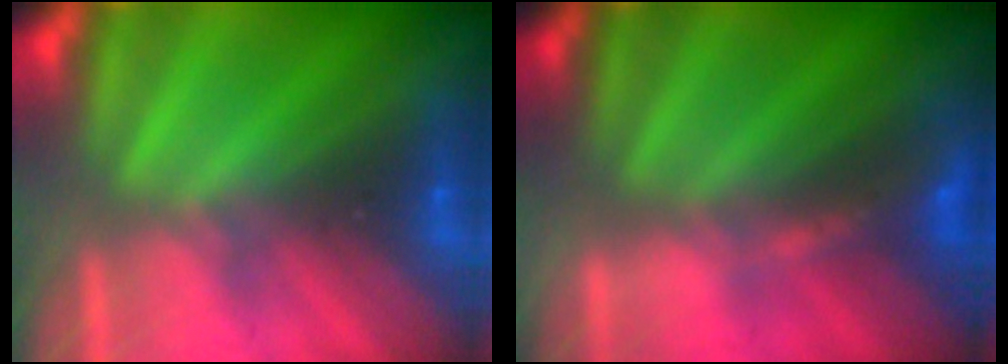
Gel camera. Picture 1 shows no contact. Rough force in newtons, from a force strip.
{"total": 3.3}